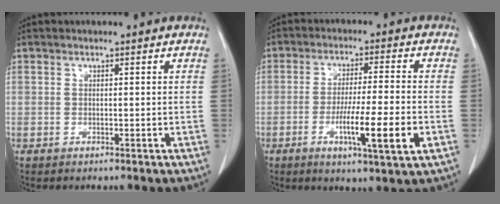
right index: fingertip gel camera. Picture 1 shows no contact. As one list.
[{"total": 10.5, "force": [-3.3, 0.0, 10.0], "torque": [-0.167, -0.017, -0.056]}]